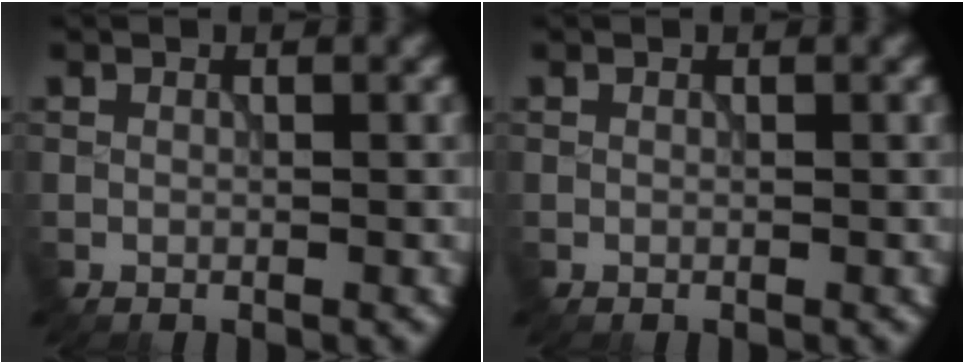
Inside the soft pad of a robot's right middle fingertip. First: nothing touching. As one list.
[{"total": 0.0}]